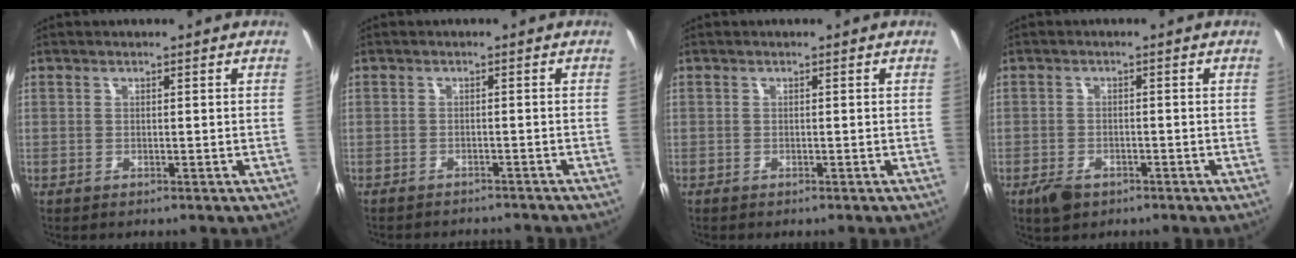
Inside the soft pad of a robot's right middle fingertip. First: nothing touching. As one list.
[{"total": 5.4, "force": [-4.9, 1.7, 1.4], "torque": [-0.039, -0.006, -0.068]}, {"total": 0.6, "force": [-0.4, 0.4, -0.1], "torque": [0.000, -0.002, -0.008]}, {"total": 4.2, "force": [-2.7, 2.4, 2.2], "torque": [-0.055, -0.008, -0.046]}]